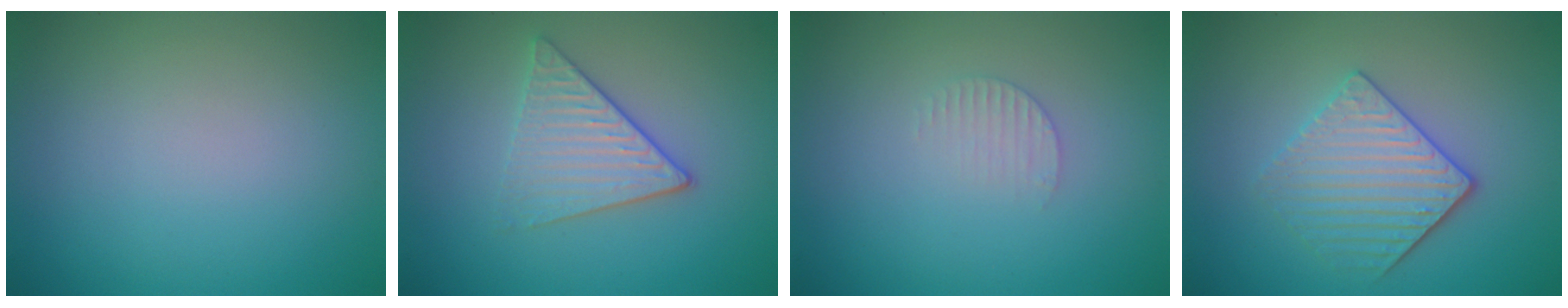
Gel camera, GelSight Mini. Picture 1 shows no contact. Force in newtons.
{"total": 3.5, "press": 3.1, "slide": 1.5}
{"total": 1.3, "press": 1.2, "slide": 0.4}
{"total": 3.6, "press": 3.3, "slide": 1.4}